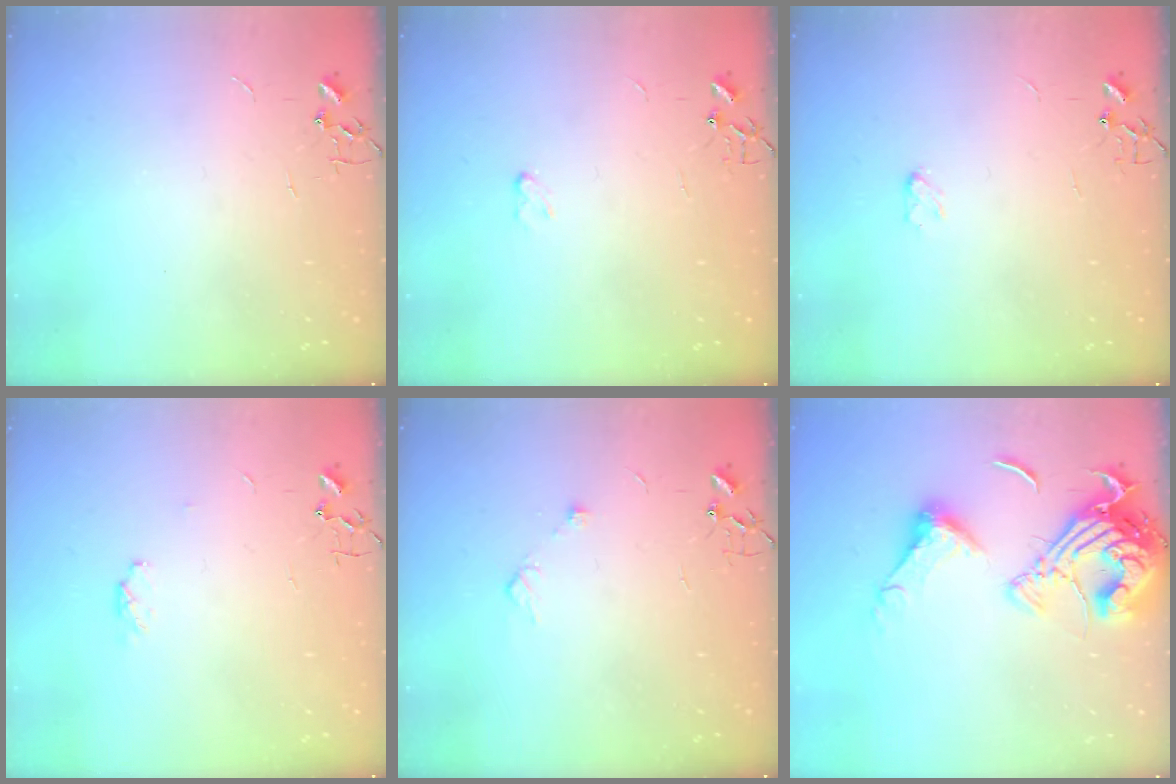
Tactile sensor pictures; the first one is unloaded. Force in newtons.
{"total": 3.4, "press": 3.4, "slide": 0.4}
{"total": 2.9, "press": 2.9, "slide": 0.5}
{"total": 4.2, "press": 4.1, "slide": 1.0}
{"total": 6.1, "press": 6.0, "slide": 0.8}
{"total": 19.0, "press": 18.9, "slide": 1.9}